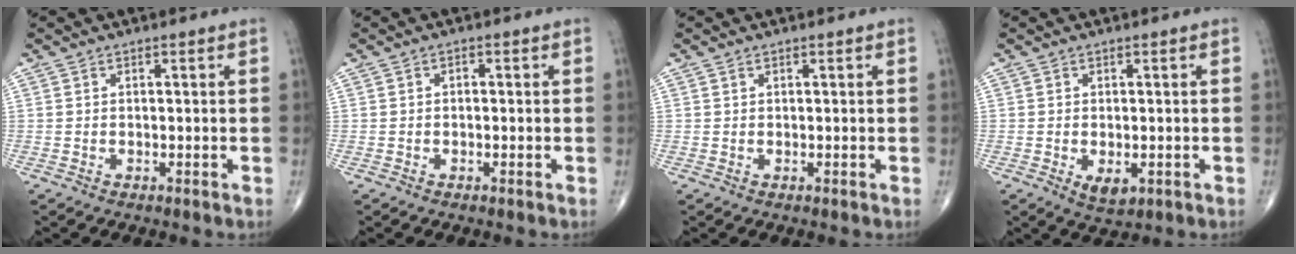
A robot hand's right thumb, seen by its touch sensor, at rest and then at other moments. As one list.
[{"total": 0.8, "force": [0.0, 0.6, 0.6], "torque": [-0.006, 0.003, -0.003]}, {"total": 0.0}, {"total": 3.4, "force": [-0.9, 1.9, 2.6], "torque": [-0.038, -0.007, -0.006]}]